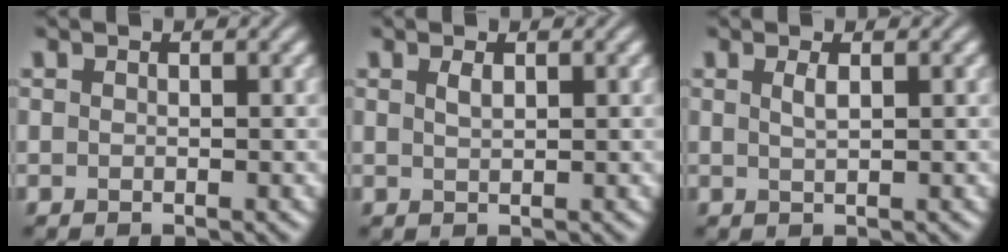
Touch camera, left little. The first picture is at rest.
{"total": 0.9, "force": [0.5, 0.3, 0.7], "torque": [-0.016, 0.001, 0.010]}
{"total": 1.1, "force": [0.5, 0.3, 1.0], "torque": [-0.018, 0.003, 0.007]}